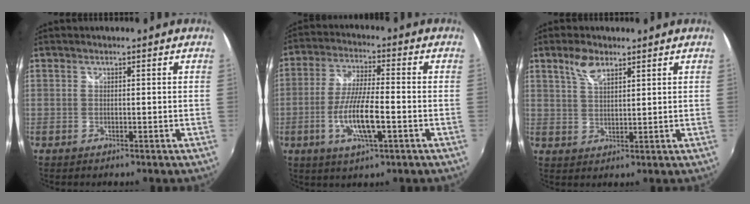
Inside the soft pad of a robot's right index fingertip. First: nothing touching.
{"total": 10.5, "force": [-3.3, 2.0, 9.7], "torque": [-0.194, -0.009, -0.063]}
{"total": 4.7, "force": [3.1, 2.0, 3.0], "torque": [-0.054, 0.005, 0.059]}